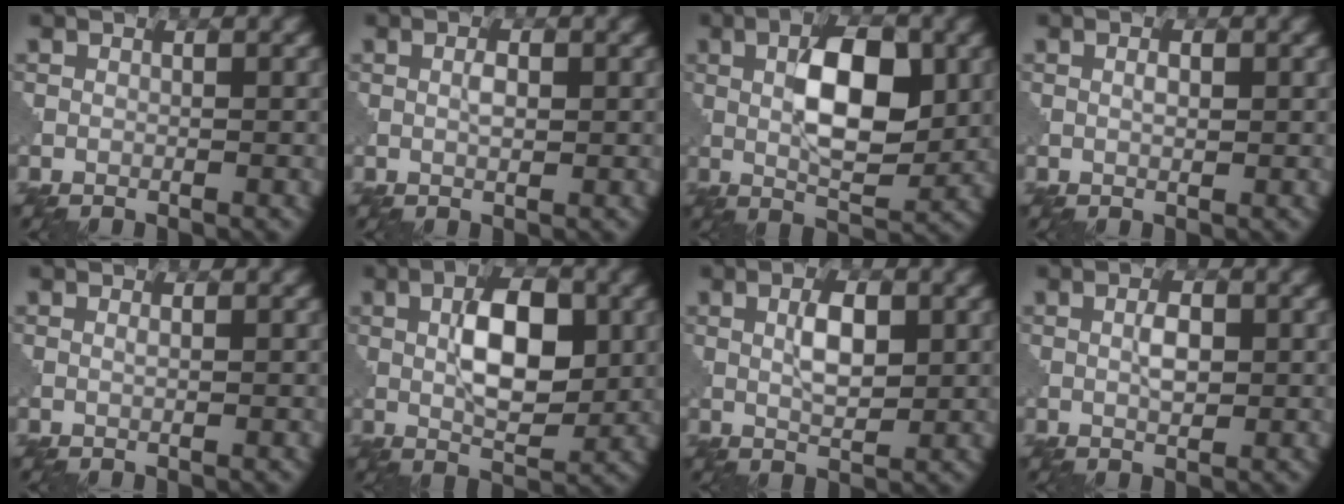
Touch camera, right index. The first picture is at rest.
{"total": 1.3, "force": [0.4, 0.4, 1.1], "torque": [-0.020, 0.000, 0.010]}
{"total": 8.1, "force": [1.4, 3.4, 7.2], "torque": [-0.112, 0.003, 0.024]}
{"total": 1.0, "force": [0.4, 0.4, 0.9], "torque": [-0.015, -0.001, 0.010]}
{"total": 0.6, "force": [0.4, 0.1, 0.4], "torque": [-0.005, 0.000, 0.007]}
{"total": 6.9, "force": [1.2, 3.2, 6.0], "torque": [-0.096, 0.002, 0.023]}
{"total": 3.4, "force": [1.0, 1.4, 3.0], "torque": [-0.058, 0.001, 0.021]}
{"total": 2.0, "force": [0.5, 0.8, 1.7], "torque": [-0.032, 0.002, 0.010]}